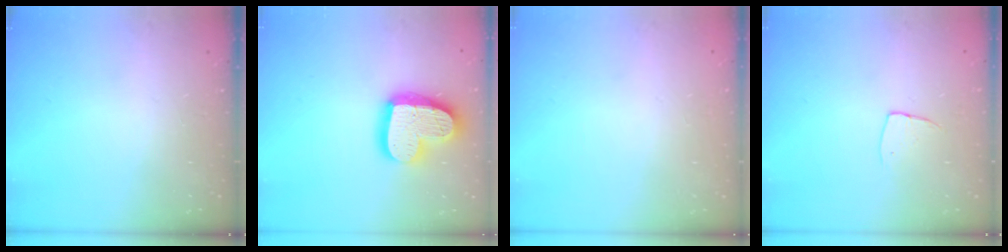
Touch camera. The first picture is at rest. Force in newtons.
{"total": 19.6, "press": 19.5, "slide": 1.4}
{"total": 0.0}
{"total": 5.2, "press": 5.2, "slide": 0.4}